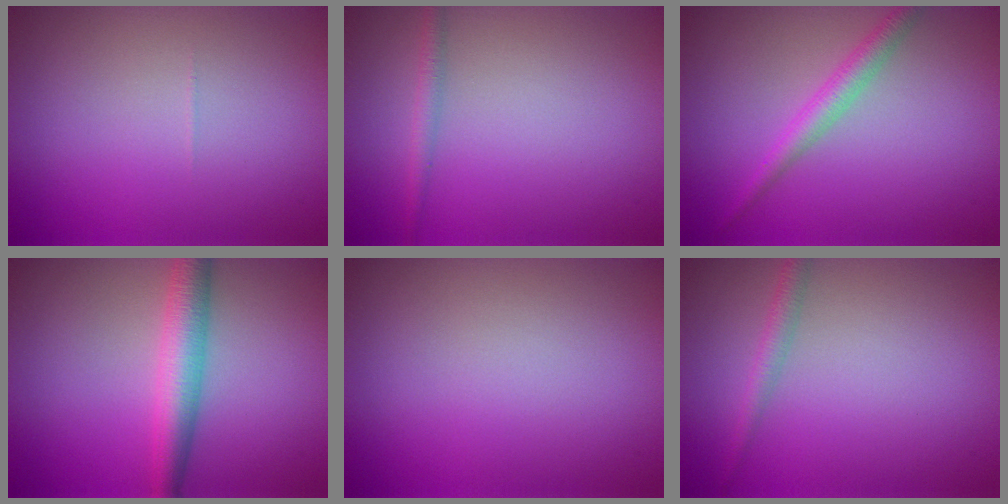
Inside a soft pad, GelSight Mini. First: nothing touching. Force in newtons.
{"total": 1.3, "press": 1.3, "slide": 0.0}
{"total": 2.3, "press": 2.3, "slide": 0.1}
{"total": 4.3, "press": 4.3, "slide": 0.1}
{"total": 0.0}
{"total": 1.6, "press": 1.5, "slide": 0.2}